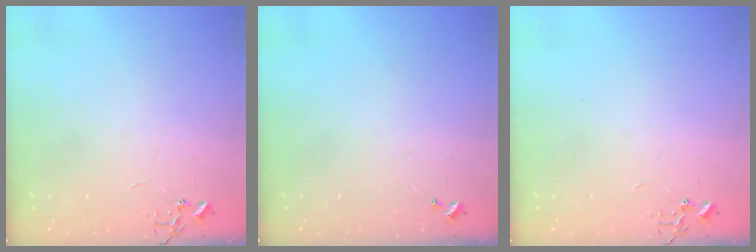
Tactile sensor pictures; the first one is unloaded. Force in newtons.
{"total": 0.0}
{"total": 0.0}